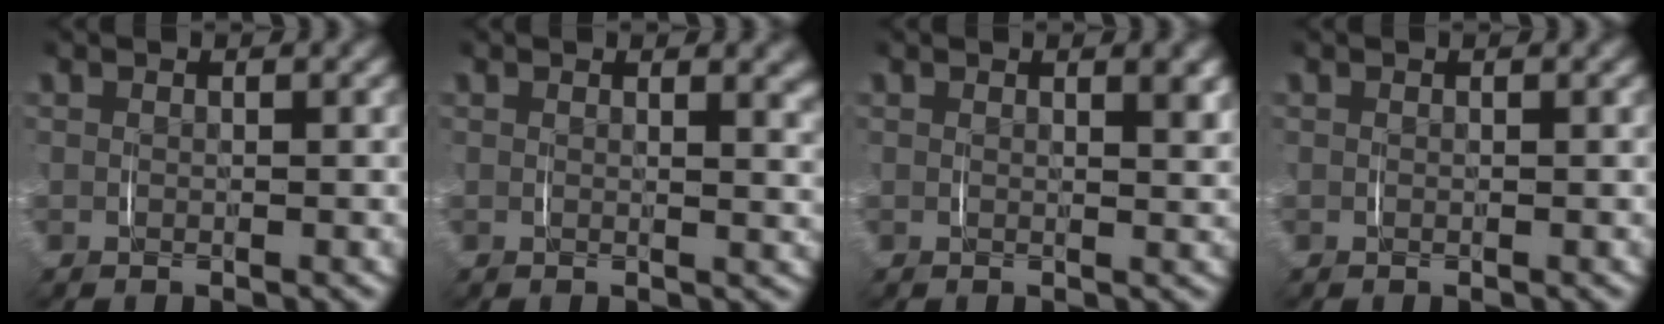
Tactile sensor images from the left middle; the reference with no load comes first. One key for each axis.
{"total": 2.0, "fx": 1.5, "fy": 0.3, "fz": 1.3, "tx": -0.012, "ty": 0.000, "tz": 0.019}
{"total": 1.3, "fx": 0.9, "fy": 0.1, "fz": 1.0, "tx": -0.010, "ty": -0.001, "tz": 0.014}
{"total": 0.0}